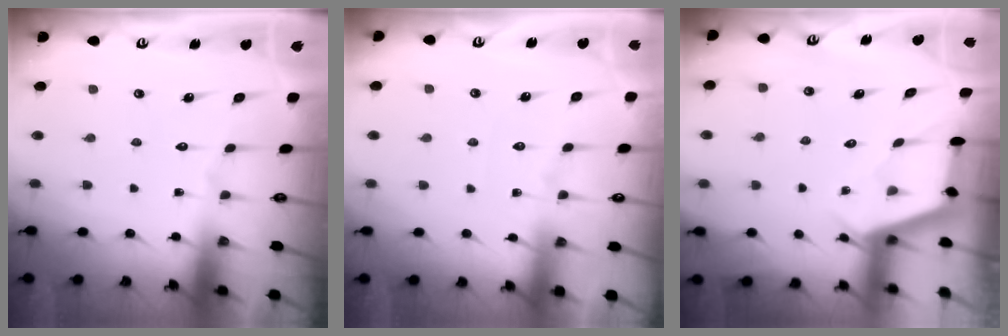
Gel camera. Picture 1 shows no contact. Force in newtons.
{"total": 2.7, "press": 2.7, "slide": 0.4}
{"total": 2.5, "press": 2.5, "slide": 0.3}